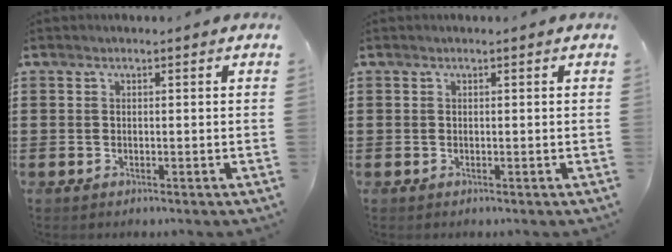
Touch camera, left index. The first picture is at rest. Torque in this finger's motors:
{"motor_torque": [0.03, 0.00, 0.00, 0.00]}